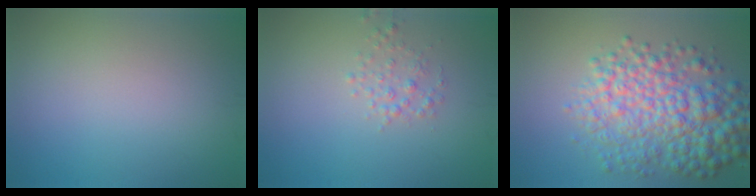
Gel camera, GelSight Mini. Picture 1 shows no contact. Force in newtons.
{"total": 1.5, "press": 1.5, "slide": 0.0}
{"total": 7.9, "press": 7.9, "slide": 0.1}